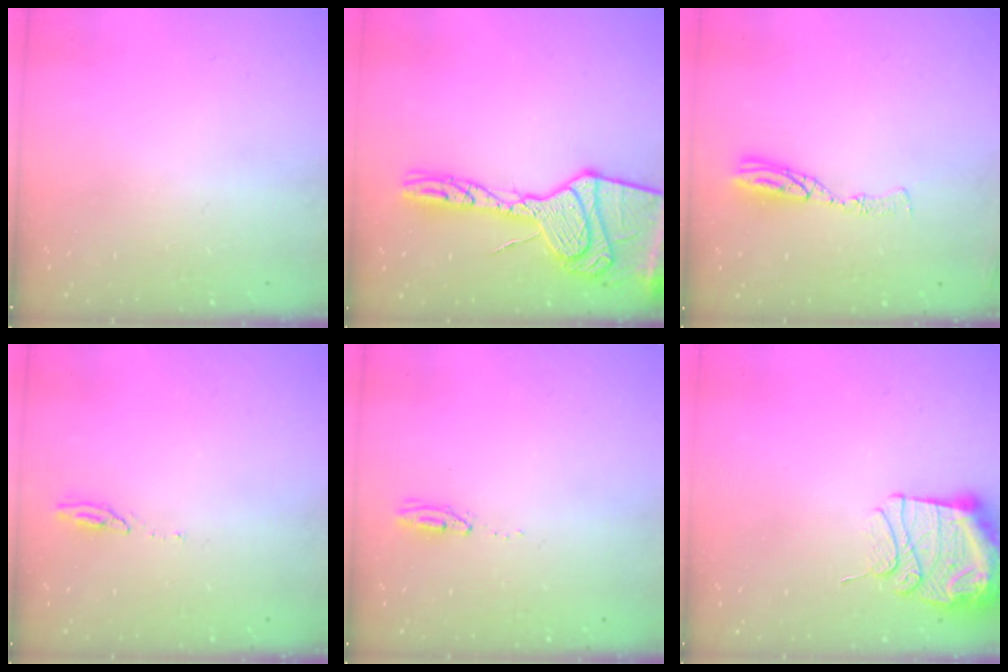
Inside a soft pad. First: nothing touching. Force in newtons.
{"total": 23.2, "press": 23.1, "slide": 2.3}
{"total": 7.7, "press": 7.7, "slide": 0.8}
{"total": 3.6, "press": 3.5, "slide": 0.3}
{"total": 3.6, "press": 3.4, "slide": 1.0}
{"total": 12.9, "press": 12.6, "slide": 2.9}